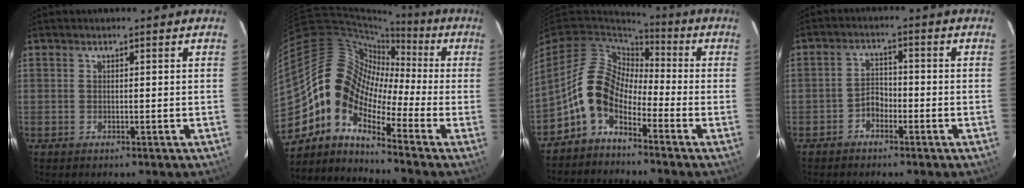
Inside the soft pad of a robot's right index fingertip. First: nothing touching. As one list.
[{"total": 11.0, "force": [-5.1, 7.1, 6.7], "torque": [-0.112, 0.025, -0.127]}, {"total": 9.8, "force": [-4.7, 6.1, 6.1], "torque": [-0.122, 0.017, -0.108]}, {"total": 3.1, "force": [-2.0, 2.0, 1.3], "torque": [-0.026, 0.011, -0.034]}]